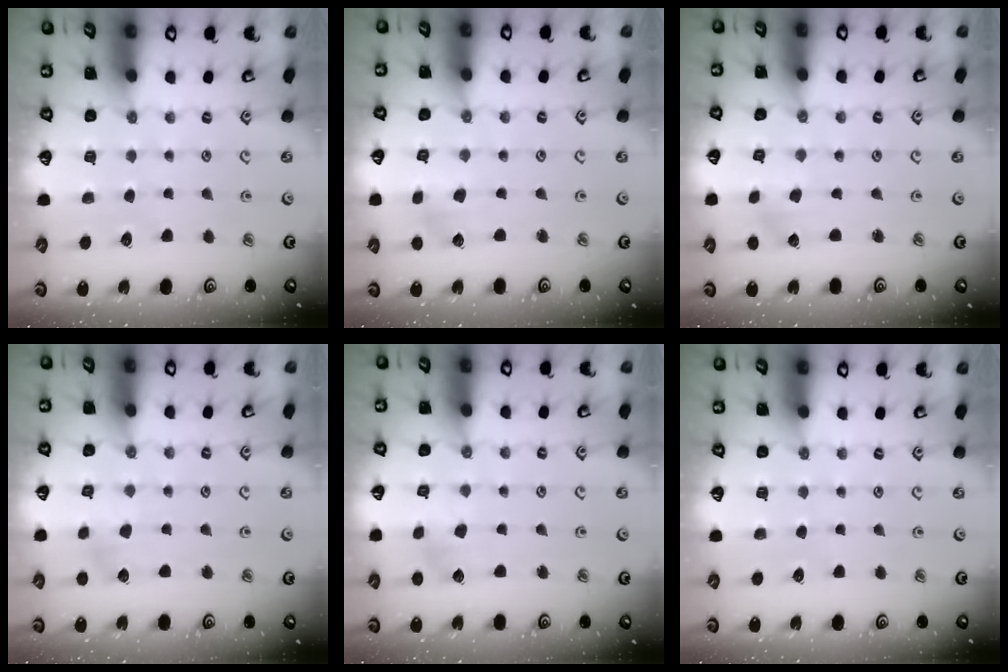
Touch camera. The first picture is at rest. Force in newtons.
{"total": 2.1, "press": 2.1, "slide": 0.3}
{"total": 0.6, "press": 0.6, "slide": 0.1}
{"total": 2.9, "press": 2.9, "slide": 0.3}
{"total": 3.0, "press": 3.0, "slide": 0.4}
{"total": 0.0}